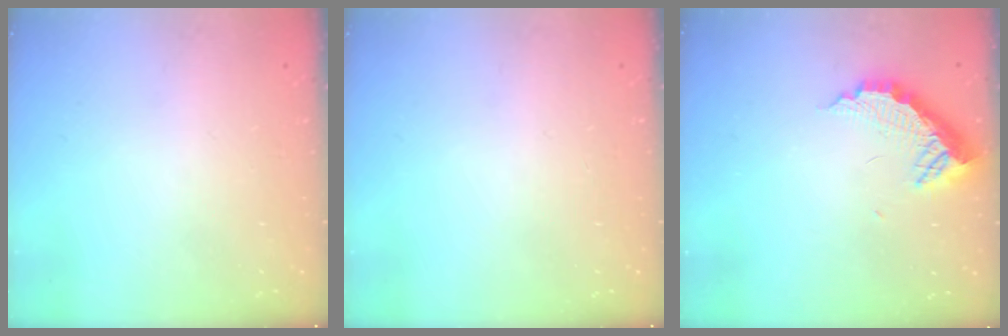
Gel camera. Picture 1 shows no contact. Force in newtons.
{"total": 0.0}
{"total": 10.4, "press": 10.4, "slide": 0.3}